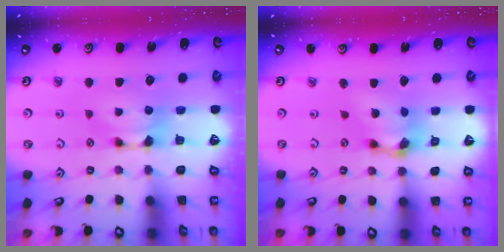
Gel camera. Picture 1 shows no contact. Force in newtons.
{"total": 6.2, "press": 5.8, "slide": 2.0}